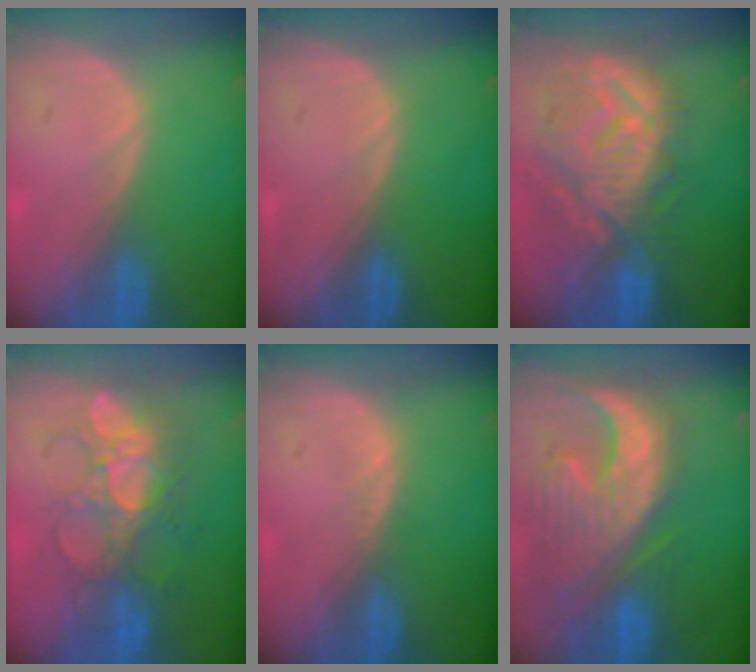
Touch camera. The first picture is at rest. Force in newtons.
{"total": 0.0}
{"total": 11.9, "press": 10.8, "slide": 5.0}
{"total": 8.7, "press": 8.4, "slide": 2.4}
{"total": 0.7, "press": 0.6, "slide": 0.3}
{"total": 13.2, "press": 11.4, "slide": 6.8}